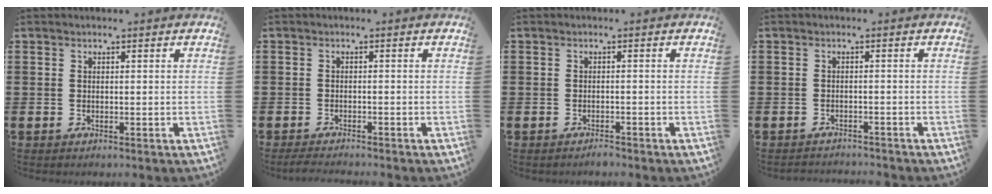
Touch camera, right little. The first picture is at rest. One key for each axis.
{"total": 1.4, "fx": -1.3, "fy": 0.0, "fz": 0.5, "tx": -0.010, "ty": 0.001, "tz": -0.026}
{"total": 1.0, "fx": -1.0, "fy": 0.0, "fz": 0.1, "tx": -0.006, "ty": 0.000, "tz": -0.020}
{"total": 1.3, "fx": -1.3, "fy": 0.0, "fz": -0.1, "tx": -0.002, "ty": 0.002, "tz": -0.028}